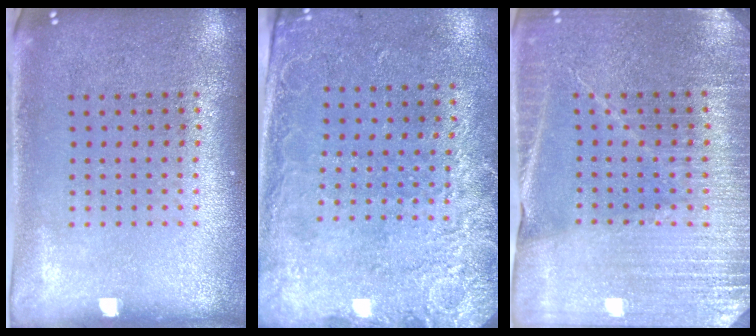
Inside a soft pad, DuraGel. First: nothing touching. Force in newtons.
{"total": 2.7, "press": 2.0, "slide": 1.8}
{"total": 3.4, "press": 3.3, "slide": 0.7}